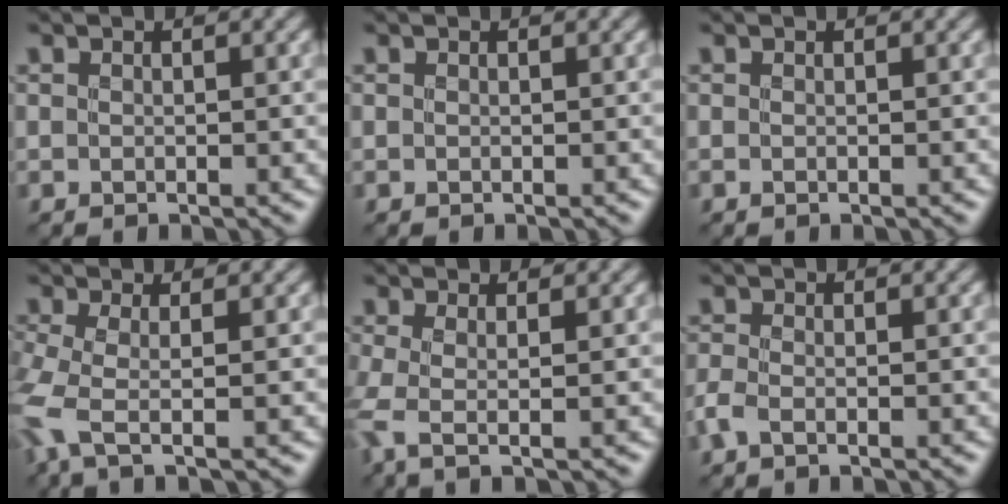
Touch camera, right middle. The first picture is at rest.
{"total": 0.0}
{"total": 0.0}
{"total": 4.2, "force": [-1.6, 1.2, 3.7], "torque": [-0.098, -0.014, -0.042]}
{"total": 3.0, "force": [-0.3, 0.8, 2.9], "torque": [-0.064, -0.005, -0.013]}
{"total": 1.5, "force": [-0.8, 0.6, 1.2], "torque": [-0.032, -0.004, -0.022]}